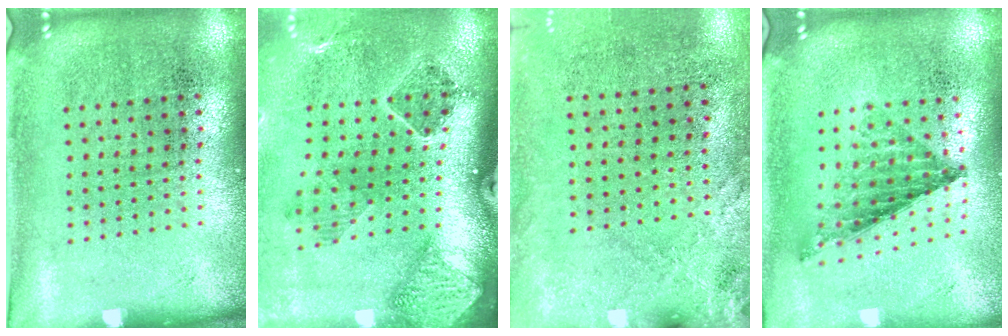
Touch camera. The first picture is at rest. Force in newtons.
{"total": 1.8, "press": 1.6, "slide": 0.7}
{"total": 2.5, "press": 2.1, "slide": 1.4}
{"total": 0.8, "press": 0.8, "slide": 0.1}